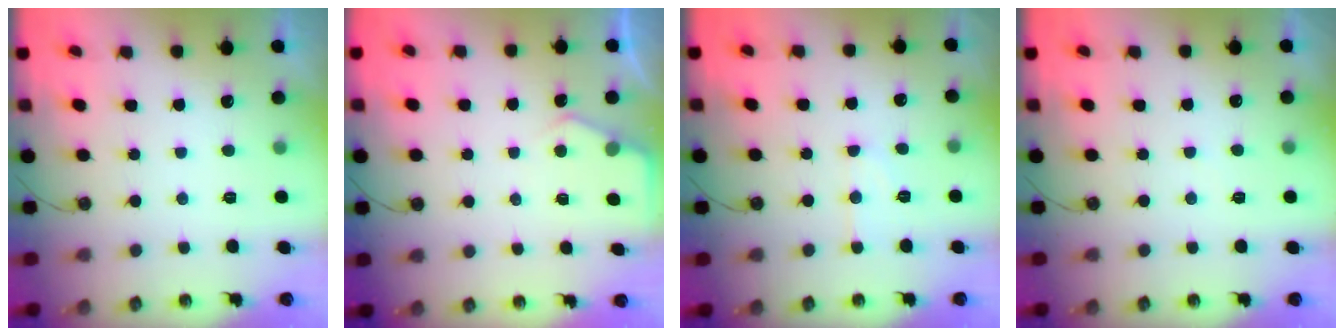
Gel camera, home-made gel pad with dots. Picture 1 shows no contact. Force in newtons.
{"total": 3.8, "press": 3.8, "slide": 0.6}
{"total": 7.5, "press": 7.5, "slide": 0.6}
{"total": 2.7, "press": 2.7, "slide": 0.5}